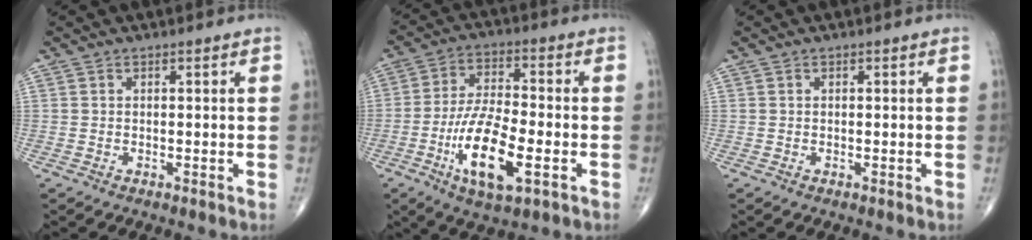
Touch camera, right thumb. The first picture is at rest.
{"total": 14.1, "force": [-4.7, 4.8, 12.4], "torque": [-0.230, 0.011, -0.081]}
{"total": 0.0}